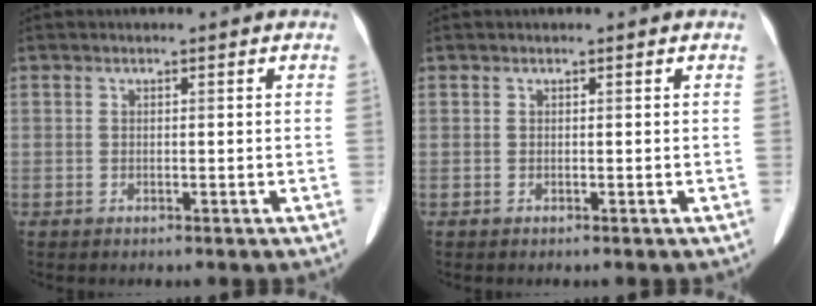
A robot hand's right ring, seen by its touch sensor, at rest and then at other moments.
{"total": 0.0}